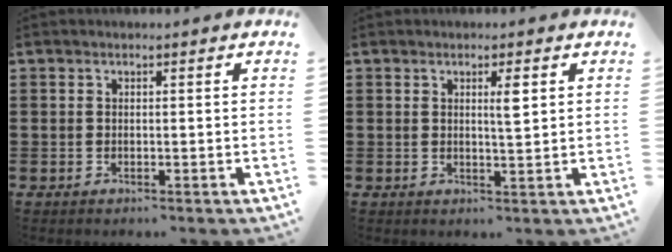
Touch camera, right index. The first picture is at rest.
{"total": 2.8, "force": [1.0, 0.5, 2.6], "torque": [-0.045, 0.001, 0.012]}